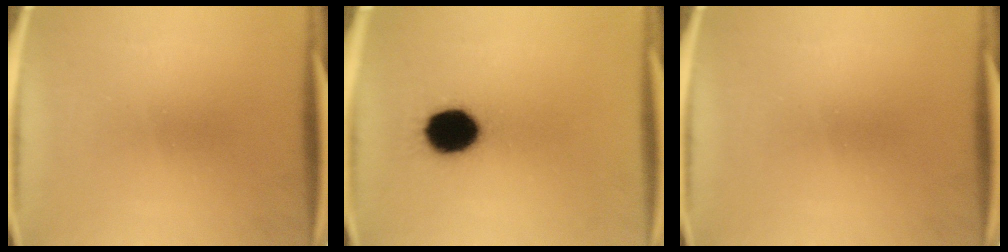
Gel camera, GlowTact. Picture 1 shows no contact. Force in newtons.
{"total": 13.5}
{"total": 0.0}